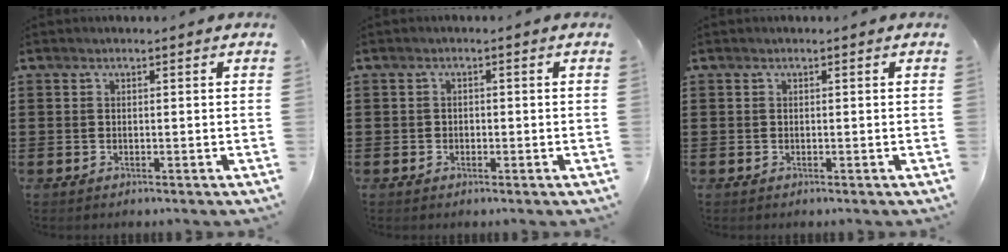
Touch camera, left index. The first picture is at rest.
{"total": 0.8, "force": [-0.2, 0.8, 0.2], "torque": [-0.007, 0.003, -0.007]}
{"total": 0.0}